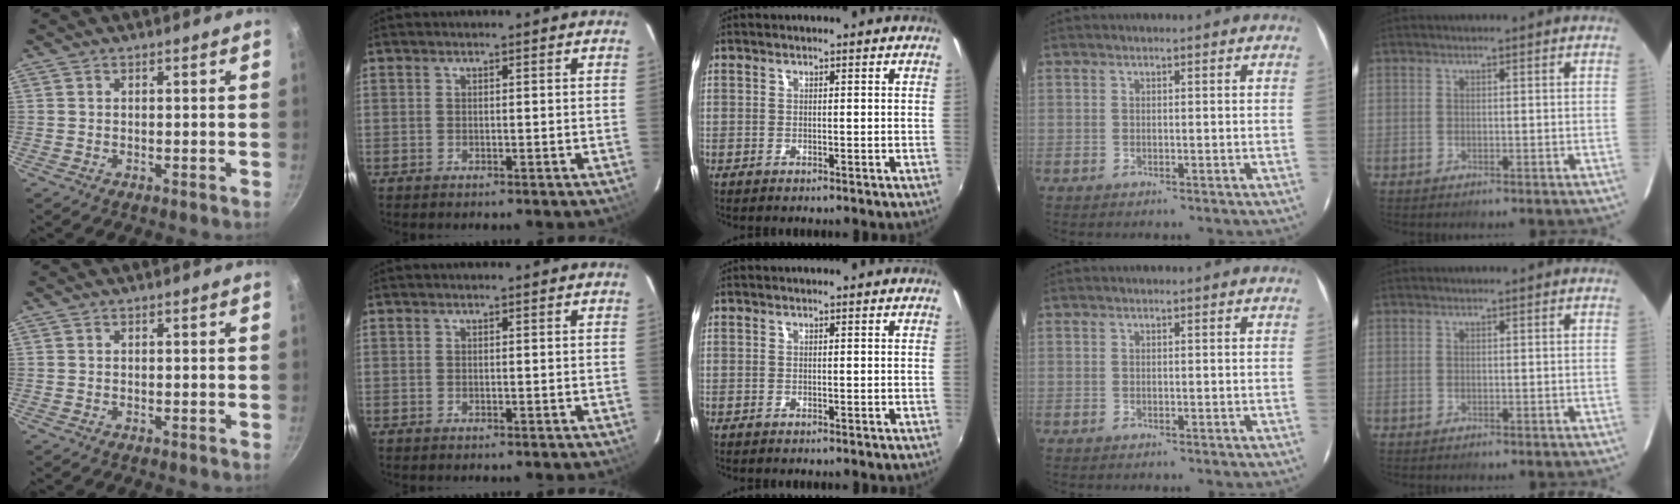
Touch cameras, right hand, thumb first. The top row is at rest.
{}